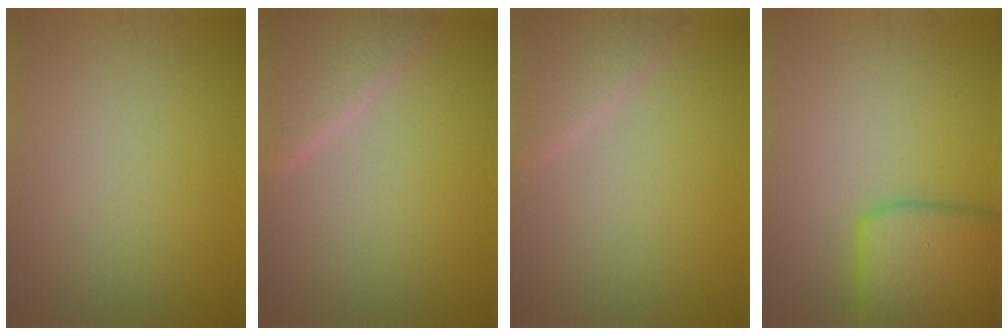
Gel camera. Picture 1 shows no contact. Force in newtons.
{"total": 4.0, "press": 4.0, "slide": 0.3}
{"total": 2.5, "press": 2.5, "slide": 0.2}
{"total": 6.4, "press": 6.4, "slide": 0.3}